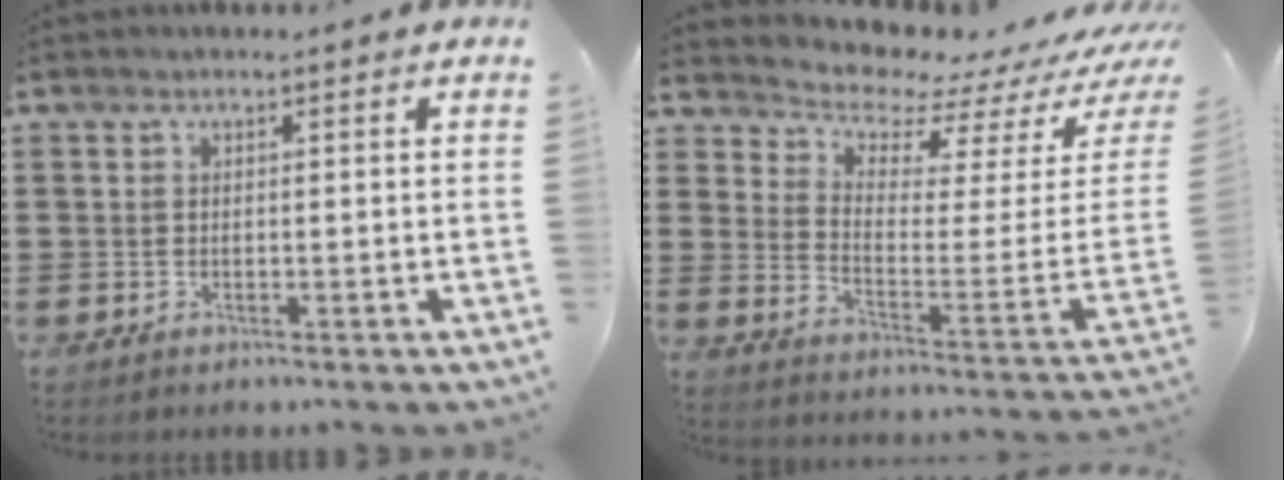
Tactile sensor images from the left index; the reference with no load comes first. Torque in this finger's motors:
{"motor_torque": [2.14, 0.00, 0.18, 0.03]}